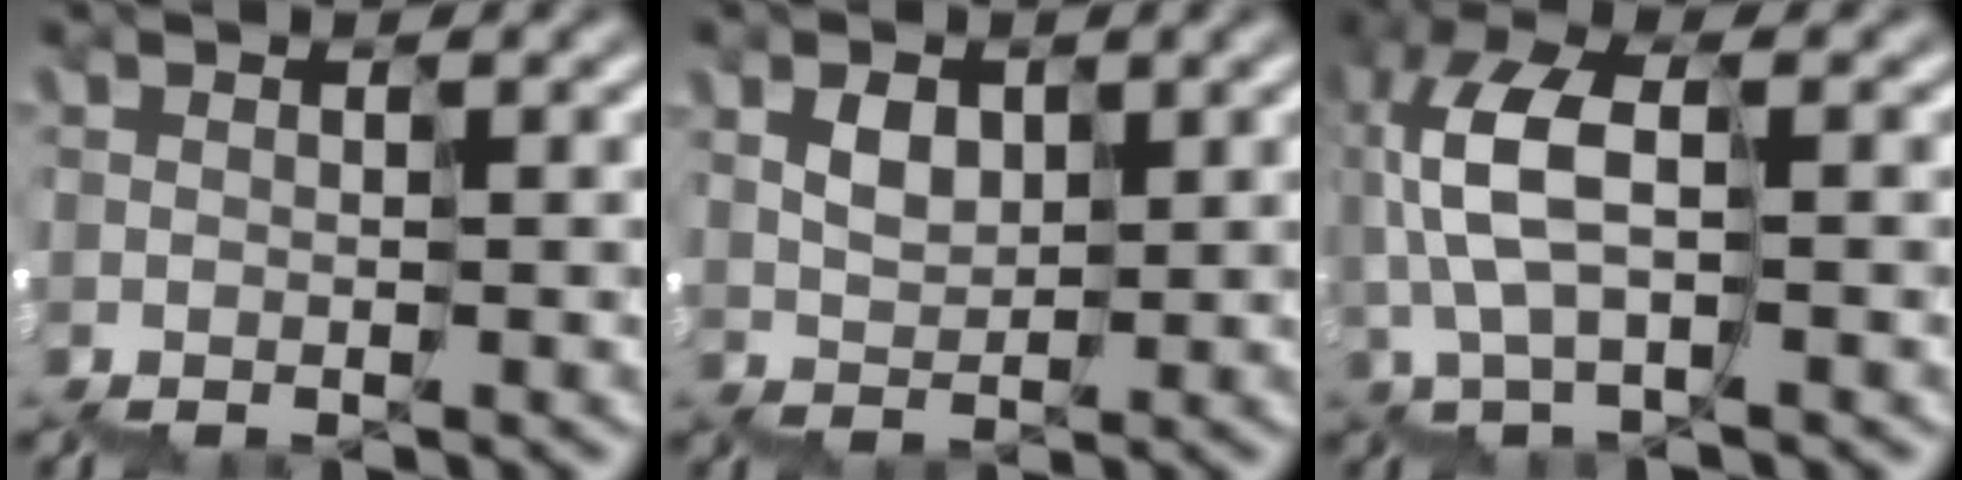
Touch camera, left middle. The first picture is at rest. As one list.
[{"total": 1.8, "force": [1.2, 0.2, -1.3], "torque": [0.006, 0.018, 0.026]}, {"total": 4.6, "force": [1.3, 1.6, 4.1], "torque": [-0.118, 0.029, 0.022]}]